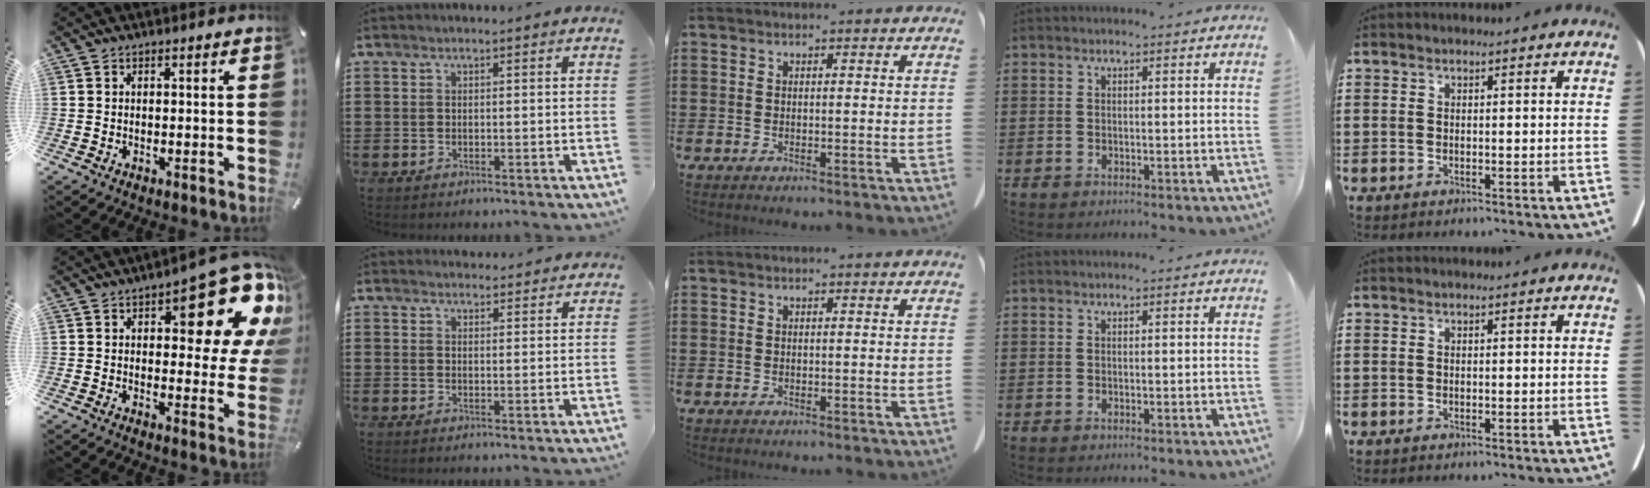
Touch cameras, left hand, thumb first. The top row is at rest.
{"thumb": {"total": 18.1, "force": [9.2, 7.1, 13.9], "torque": [-0.170, -0.066, 0.147]}, "index": {"total": 2.4, "force": [2.3, 0.4, 0.0], "torque": [0.001, -0.007, 0.044]}}